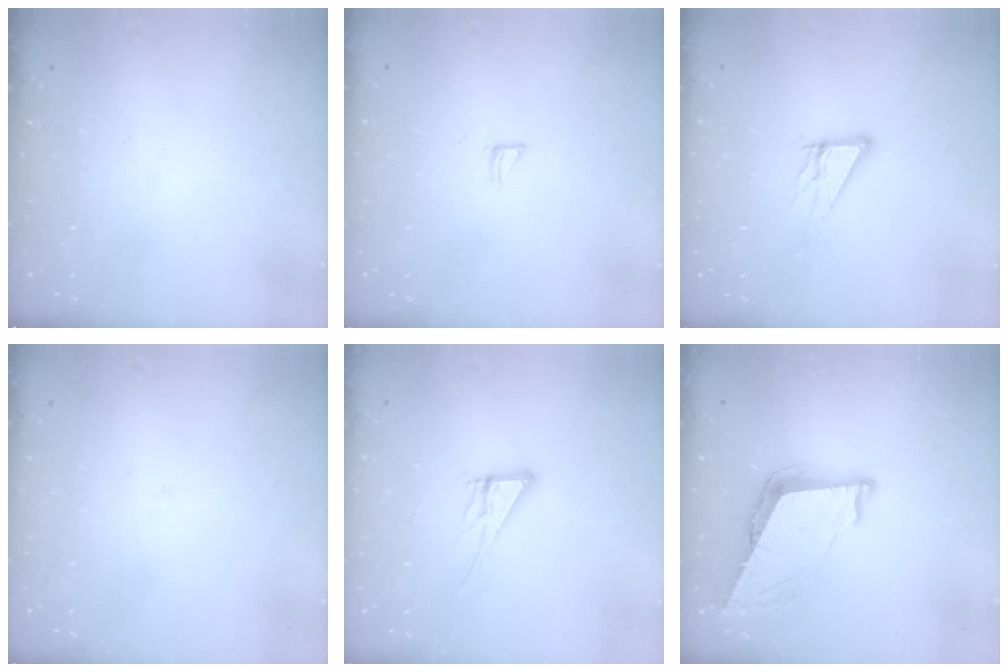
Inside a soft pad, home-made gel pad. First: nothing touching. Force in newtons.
{"total": 3.6, "press": 3.6, "slide": 0.4}
{"total": 9.0, "press": 8.9, "slide": 0.7}
{"total": 2.1, "press": 2.1, "slide": 0.1}
{"total": 8.2, "press": 8.1, "slide": 0.7}
{"total": 9.0, "press": 8.4, "slide": 3.2}